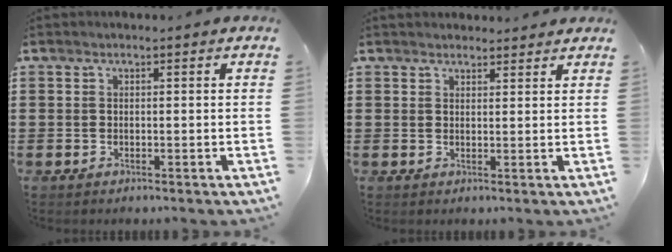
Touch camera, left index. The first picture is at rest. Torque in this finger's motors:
{"motor_torque": [-0.01, 0.31, -0.02, -0.11]}